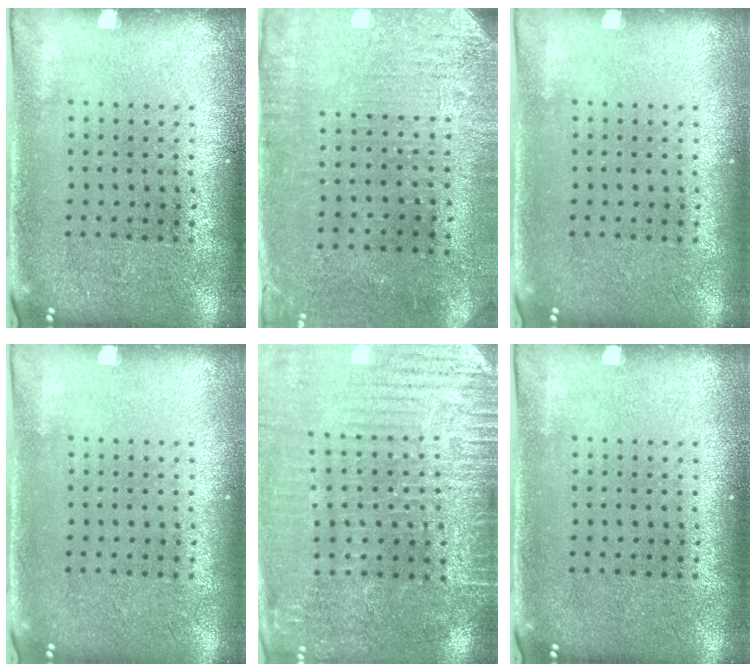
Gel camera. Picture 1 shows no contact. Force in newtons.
{"total": 3.1, "press": 2.6, "slide": 1.7}
{"total": 0.0}
{"total": 0.0}
{"total": 3.4, "press": 3.4, "slide": 0.6}
{"total": 0.0}